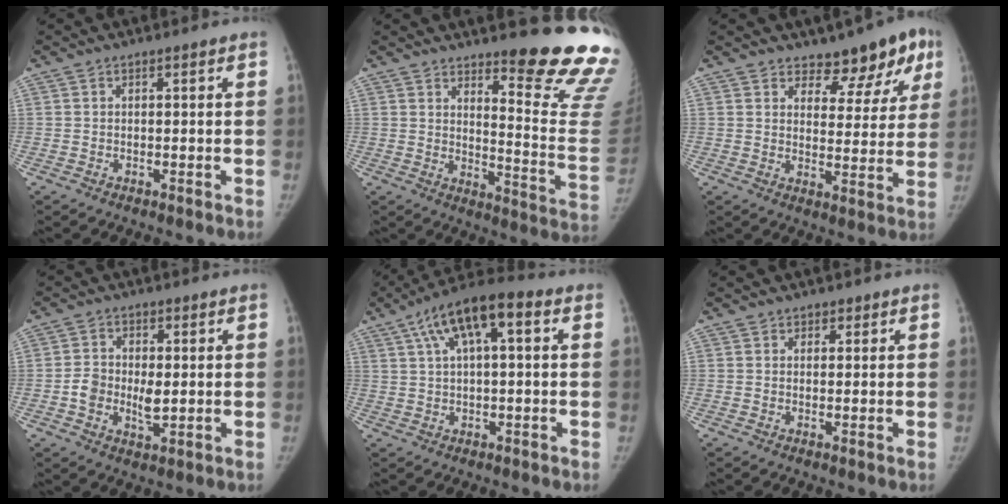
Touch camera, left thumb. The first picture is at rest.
{"total": 19.2, "force": [15.1, 2.6, 11.5], "torque": [-0.120, -0.167, 0.190]}
{"total": 9.8, "force": [6.6, 5.1, 5.1], "torque": [-0.013, -0.040, 0.085]}
{"total": 6.7, "force": [-0.7, 4.4, 5.1], "torque": [-0.073, -0.002, -0.011]}
{"total": 12.2, "force": [4.3, 4.5, 10.5], "torque": [-0.182, 0.030, 0.065]}
{"total": 1.4, "force": [0.7, 1.2, 0.1], "torque": [0.018, -0.003, 0.006]}